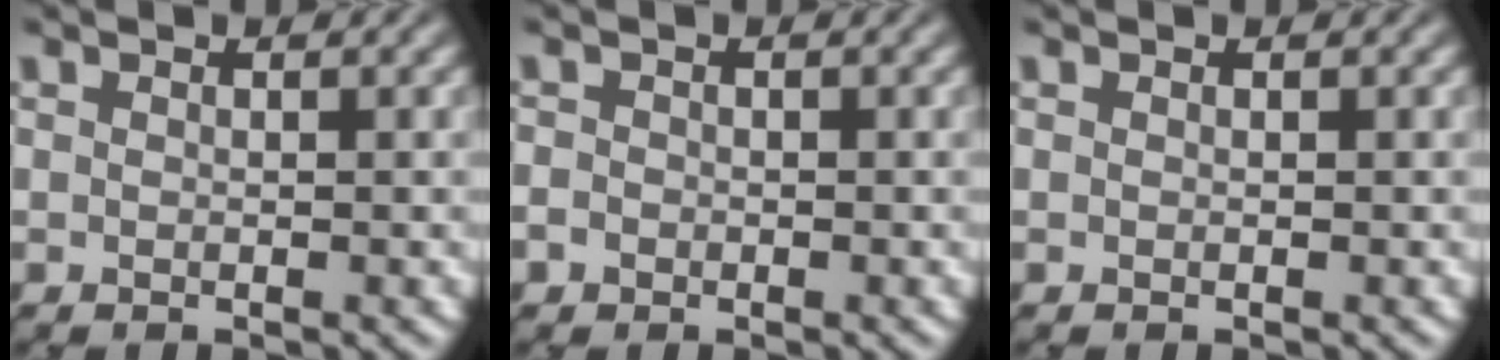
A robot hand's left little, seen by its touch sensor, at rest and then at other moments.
{"total": 1.2, "force": [-0.5, 1.0, 0.4], "torque": [-0.001, -0.003, -0.008]}
{"total": 0.0}